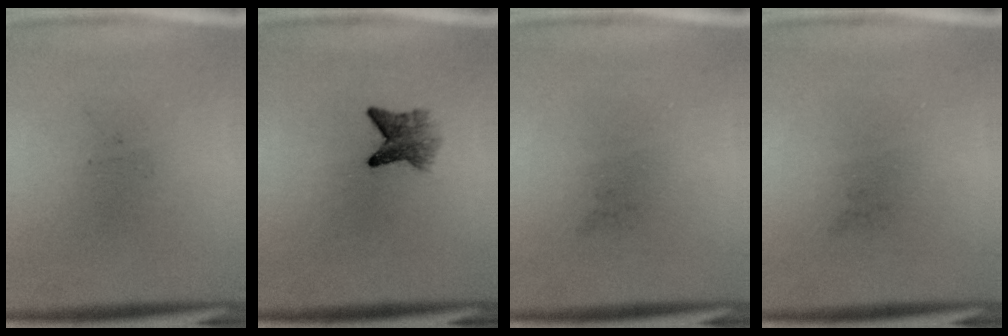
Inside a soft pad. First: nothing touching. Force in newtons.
{"total": 3.6}
{"total": 0.0}
{"total": 0.0}